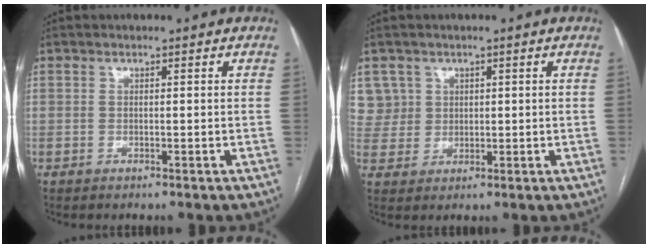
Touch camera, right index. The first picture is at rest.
{"total": 5.5, "force": [2.4, 5.0, -0.2], "torque": [0.011, 0.012, 0.054]}